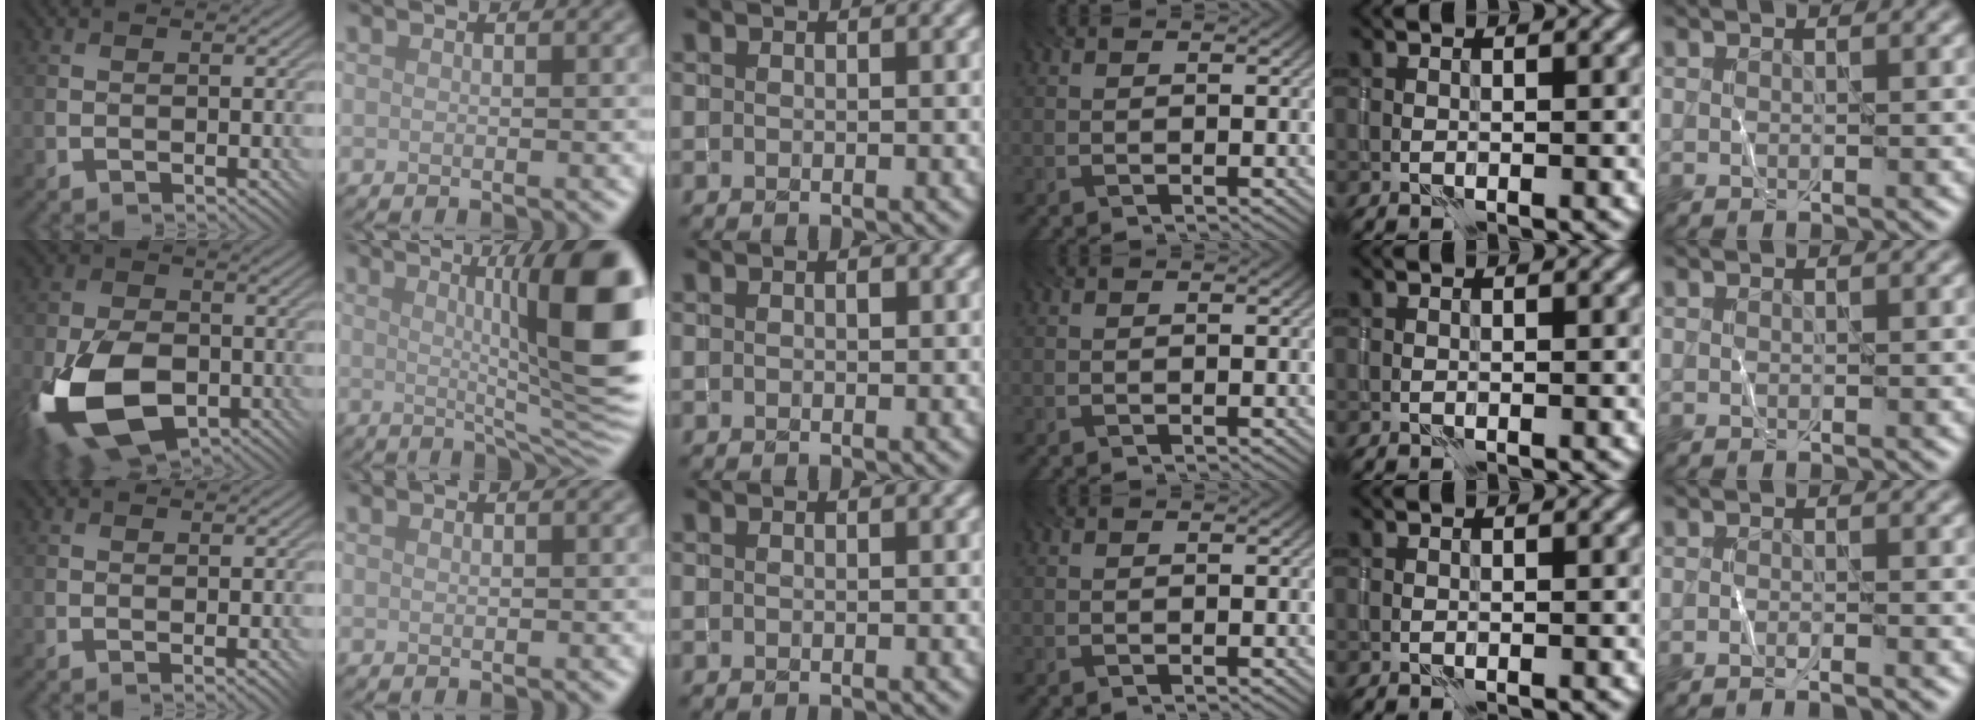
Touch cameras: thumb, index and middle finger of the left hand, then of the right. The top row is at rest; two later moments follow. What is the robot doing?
{"motion": "wrap", "object": "thread"}